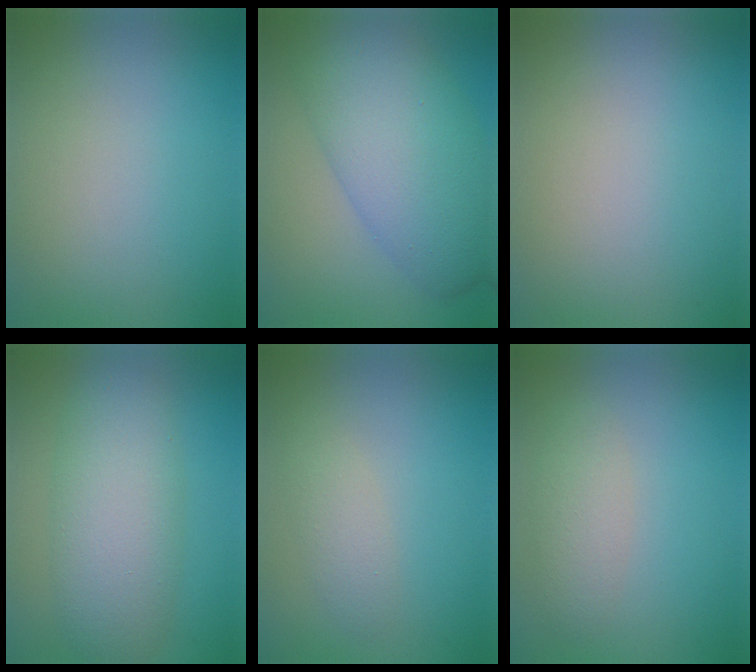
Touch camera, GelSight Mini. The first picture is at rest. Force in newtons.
{"total": 9.6, "press": 9.6, "slide": 0.2}
{"total": 0.0}
{"total": 7.2, "press": 7.2, "slide": 0.3}
{"total": 1.9, "press": 1.9, "slide": 0.0}
{"total": 2.4, "press": 2.4, "slide": 0.0}